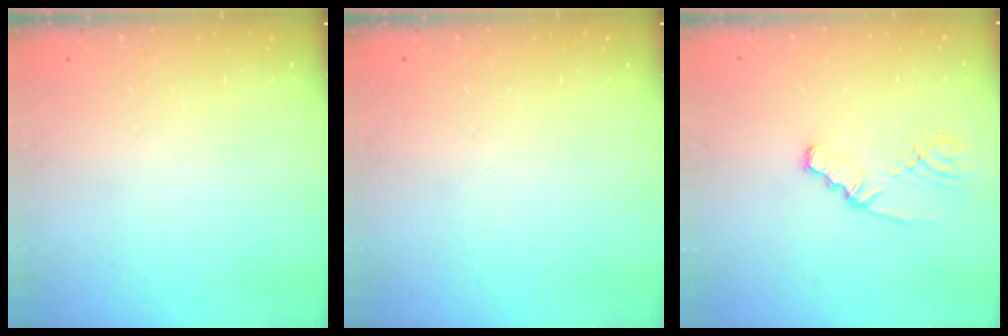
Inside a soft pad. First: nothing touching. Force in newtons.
{"total": 0.0}
{"total": 3.6, "press": 3.5, "slide": 0.3}